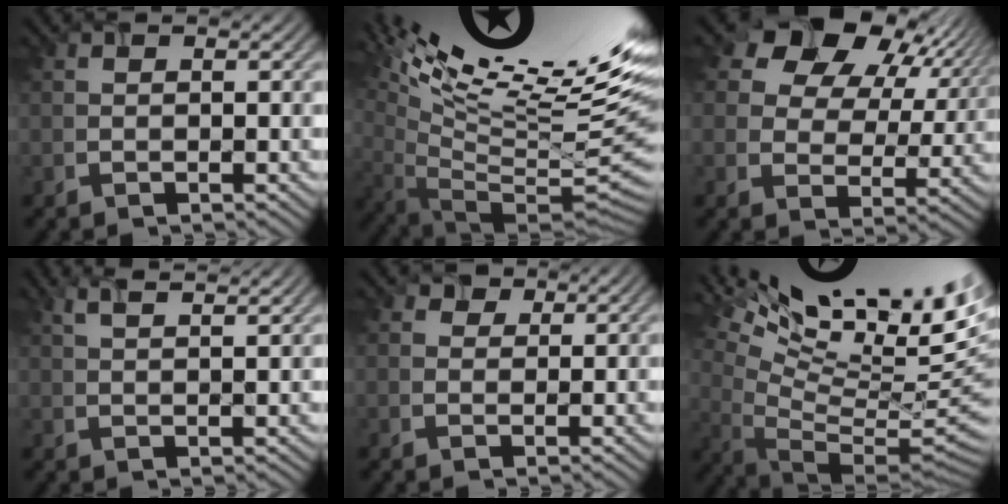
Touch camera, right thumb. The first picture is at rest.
{"total": 17.0, "force": [8.5, 3.6, 14.3], "torque": [-0.204, 0.020, 0.142]}
{"total": 14.2, "force": [6.7, 9.5, 8.1], "torque": [-0.150, 0.022, 0.108]}
{"total": 3.7, "force": [2.7, 0.6, 2.4], "torque": [-0.040, 0.007, 0.044]}
{"total": 1.8, "force": [1.0, 1.4, 0.5], "torque": [-0.010, -0.001, 0.023]}
{"total": 17.7, "force": [9.1, 5.2, 14.3], "torque": [-0.213, 0.016, 0.157]}